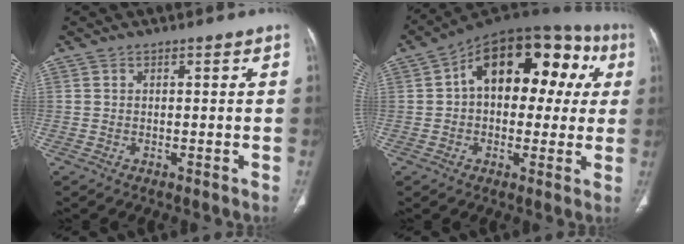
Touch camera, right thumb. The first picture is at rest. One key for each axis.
{"total": 20.5, "fx": 4.5, "fy": 12.2, "fz": 15.9, "tx": -0.181, "ty": 0.046, "tz": 0.054}